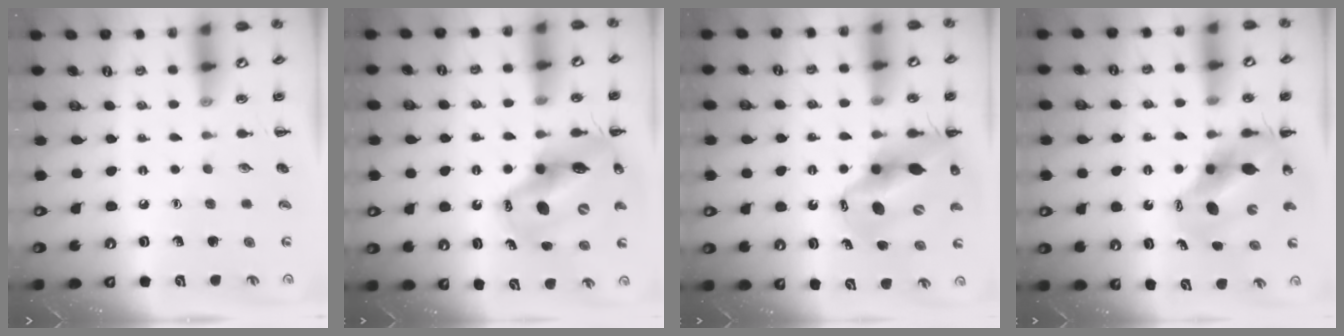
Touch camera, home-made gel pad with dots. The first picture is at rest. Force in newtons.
{"total": 16.0, "press": 15.3, "slide": 4.6}
{"total": 15.3, "press": 14.7, "slide": 4.3}
{"total": 9.9, "press": 9.6, "slide": 2.4}